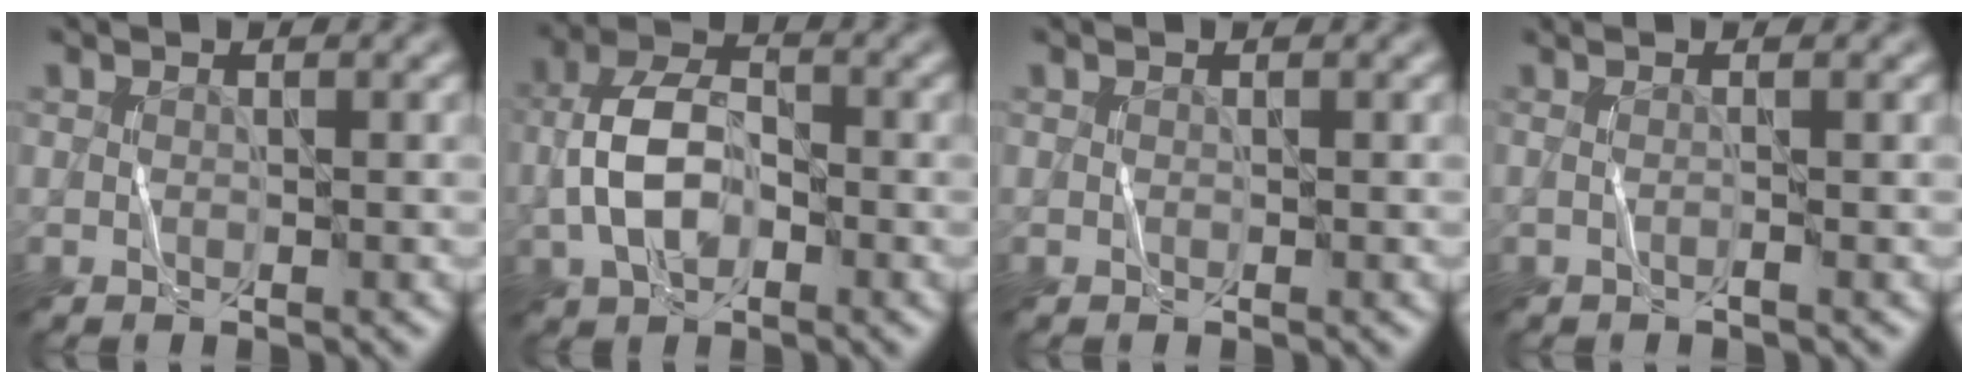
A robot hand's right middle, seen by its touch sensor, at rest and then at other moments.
{"total": 5.5, "force": [-1.4, 3.3, 4.2], "torque": [-0.090, 0.009, -0.030]}
{"total": 0.0}
{"total": 1.6, "force": [0.2, 0.6, 1.5], "torque": [-0.011, -0.007, -0.019]}